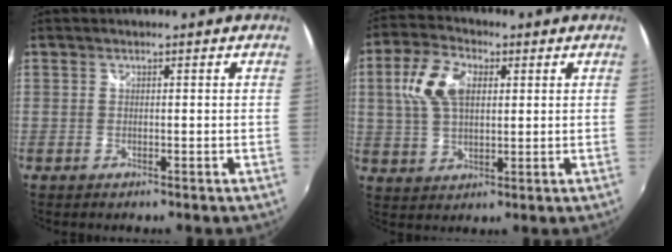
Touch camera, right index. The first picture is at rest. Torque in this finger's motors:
{"motor_torque": [0.61, 0.02, 0.33, 0.11]}